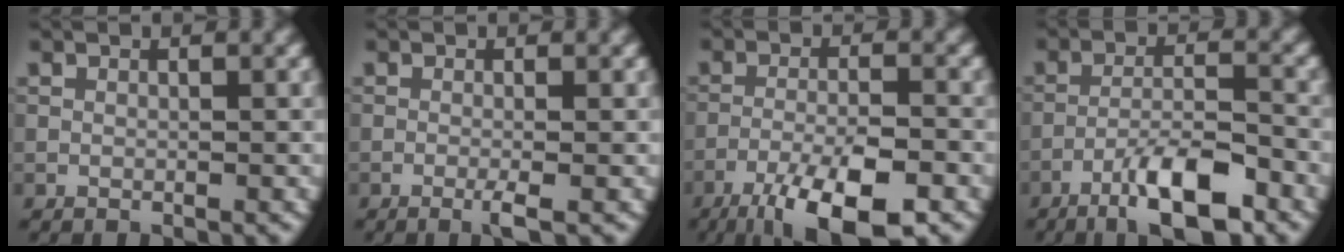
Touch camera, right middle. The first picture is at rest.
{"total": 1.5, "force": [-0.5, 0.2, 1.4], "torque": [-0.025, -0.003, -0.013]}
{"total": 9.1, "force": [-6.0, 2.3, 6.5], "torque": [-0.110, -0.008, -0.104]}
{"total": 6.7, "force": [-4.2, 1.4, 5.0], "torque": [-0.087, 0.006, -0.074]}